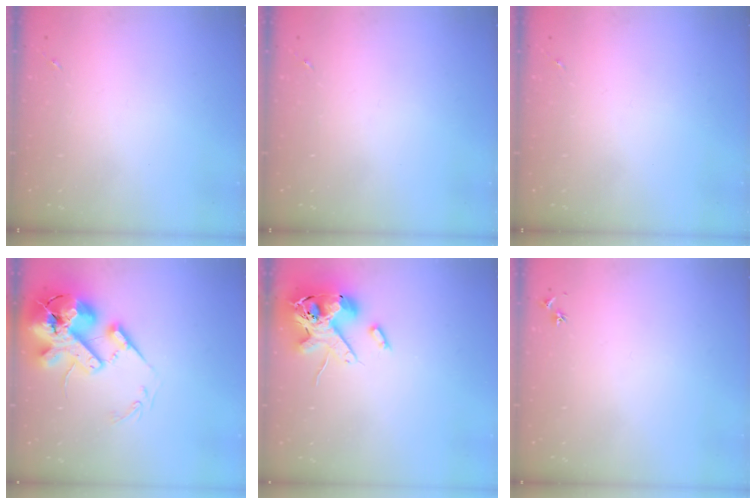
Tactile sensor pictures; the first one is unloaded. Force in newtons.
{"total": 0.0}
{"total": 0.0}
{"total": 20.9, "press": 20.6, "slide": 3.4}
{"total": 16.4, "press": 16.2, "slide": 2.7}
{"total": 2.9, "press": 2.8, "slide": 0.3}